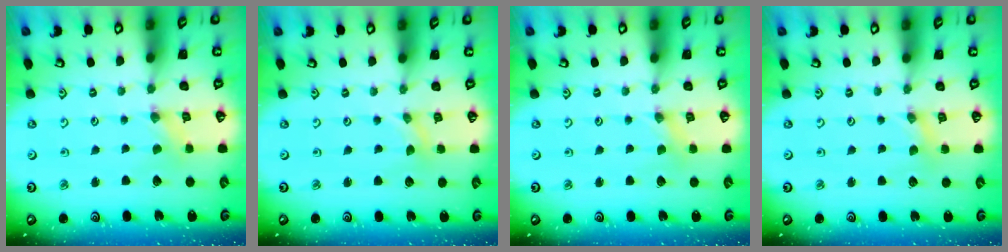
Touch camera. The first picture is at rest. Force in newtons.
{"total": 0.0}
{"total": 0.0}
{"total": 1.2, "press": 1.2, "slide": 0.2}